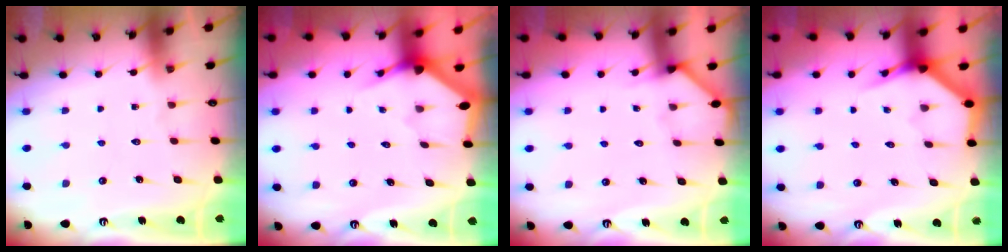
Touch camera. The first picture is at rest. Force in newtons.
{"total": 3.0, "press": 3.0, "slide": 0.2}
{"total": 2.5, "press": 2.5, "slide": 0.1}
{"total": 3.8, "press": 3.8, "slide": 0.2}